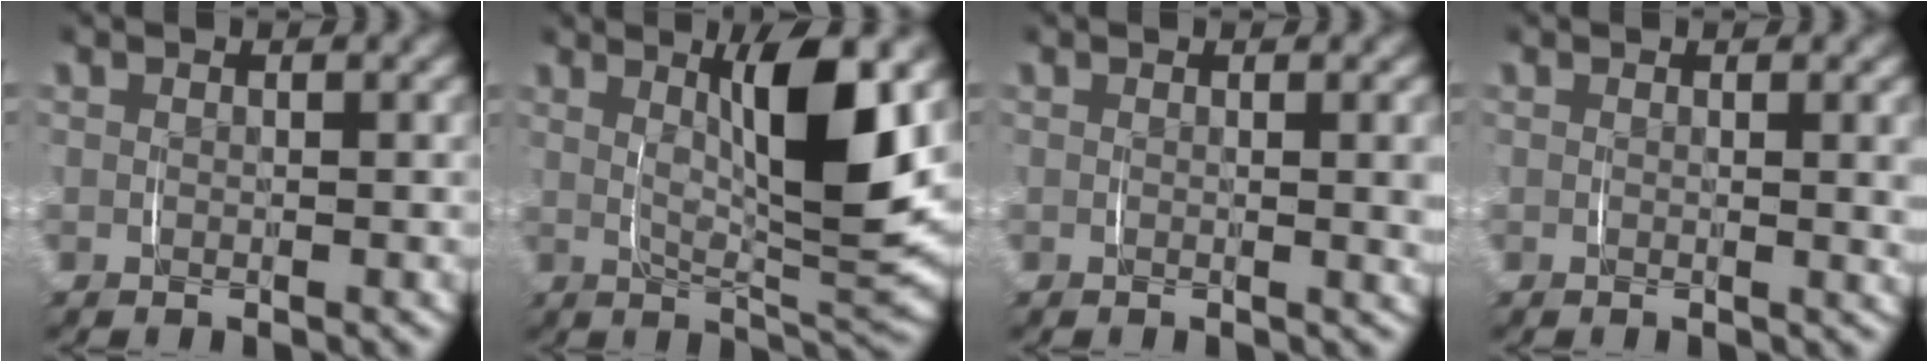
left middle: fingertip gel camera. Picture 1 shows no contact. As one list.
[{"total": 8.5, "force": [1.9, 1.8, 8.1], "torque": [-0.136, -0.007, 0.034]}, {"total": 1.6, "force": [0.5, -0.1, 1.5], "torque": [-0.018, -0.004, 0.009]}, {"total": 1.1, "force": [0.5, -0.3, 0.9], "torque": [-0.013, -0.005, 0.008]}]